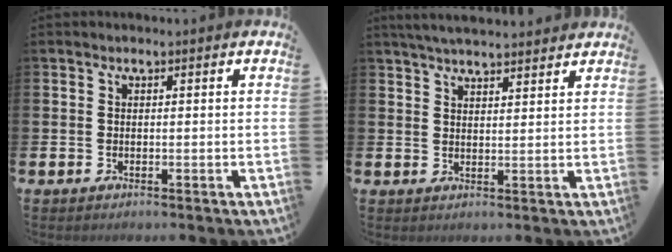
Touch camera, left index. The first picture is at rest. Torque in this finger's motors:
{"motor_torque": [1.00, -1.14, 0.46, 0.04]}